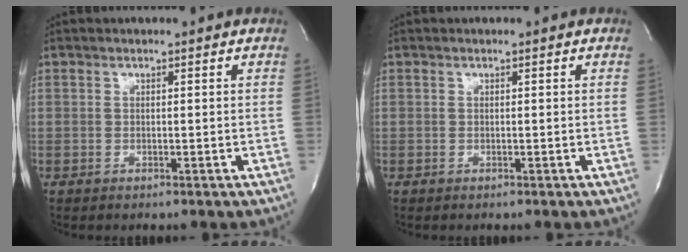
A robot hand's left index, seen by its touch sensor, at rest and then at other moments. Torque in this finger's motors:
{"motor_torque": [0.00, 0.00, 0.00, 0.00]}